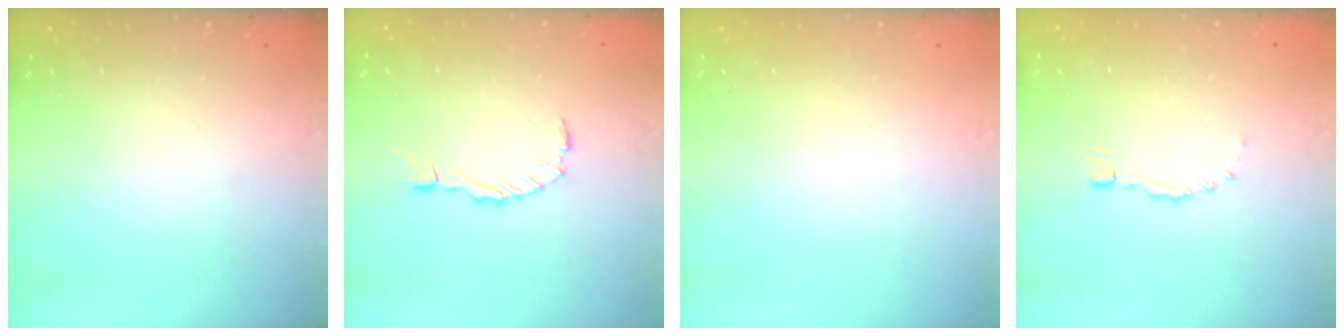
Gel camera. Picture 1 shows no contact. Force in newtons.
{"total": 0.6, "press": 0.6, "slide": 0.2}
{"total": 0.0}
{"total": 0.0}